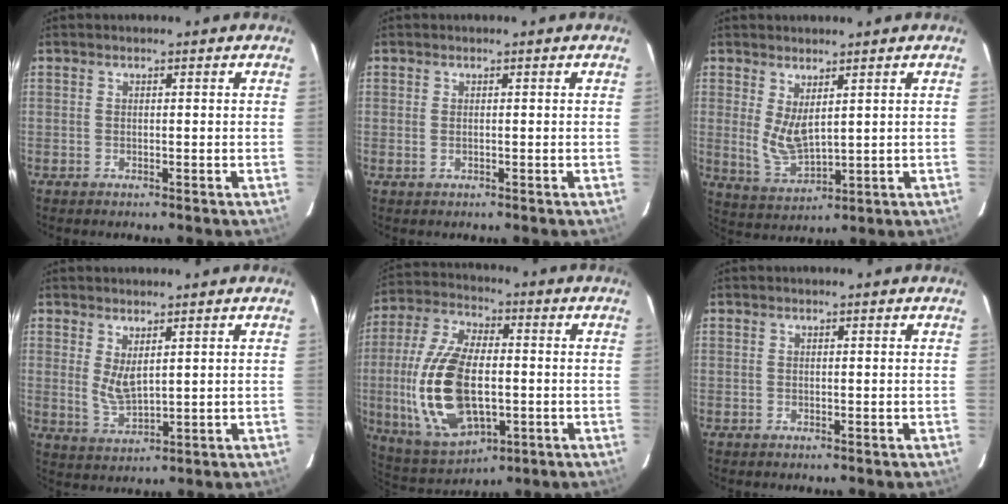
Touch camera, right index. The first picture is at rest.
{"total": 0.7, "force": [-0.1, 0.4, 0.6], "torque": [-0.014, -0.001, -0.001]}
{"total": 6.0, "force": [2.0, 2.4, 5.2], "torque": [-0.097, -0.019, 0.050]}
{"total": 4.5, "force": [1.6, 1.6, 3.8], "torque": [-0.070, -0.013, 0.037]}
{"total": 20.1, "force": [-2.5, 10.1, 17.1], "torque": [-0.371, -0.006, -0.032]}
{"total": 0.0}